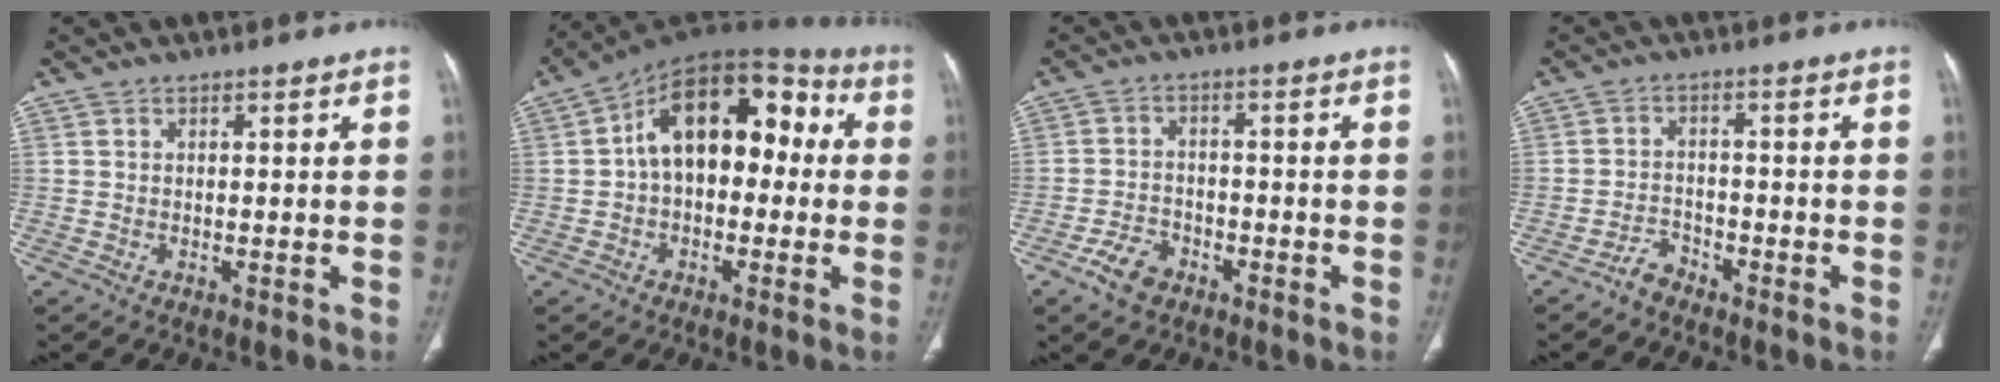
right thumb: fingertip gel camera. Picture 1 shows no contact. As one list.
[{"total": 16.8, "force": [1.4, 10.5, 13.0], "torque": [-0.158, 0.056, 0.009]}, {"total": 5.1, "force": [-3.2, 3.2, 2.4], "torque": [-0.041, 0.020, -0.054]}, {"total": 2.8, "force": [-2.5, 1.2, 0.5], "torque": [-0.009, 0.017, -0.046]}]